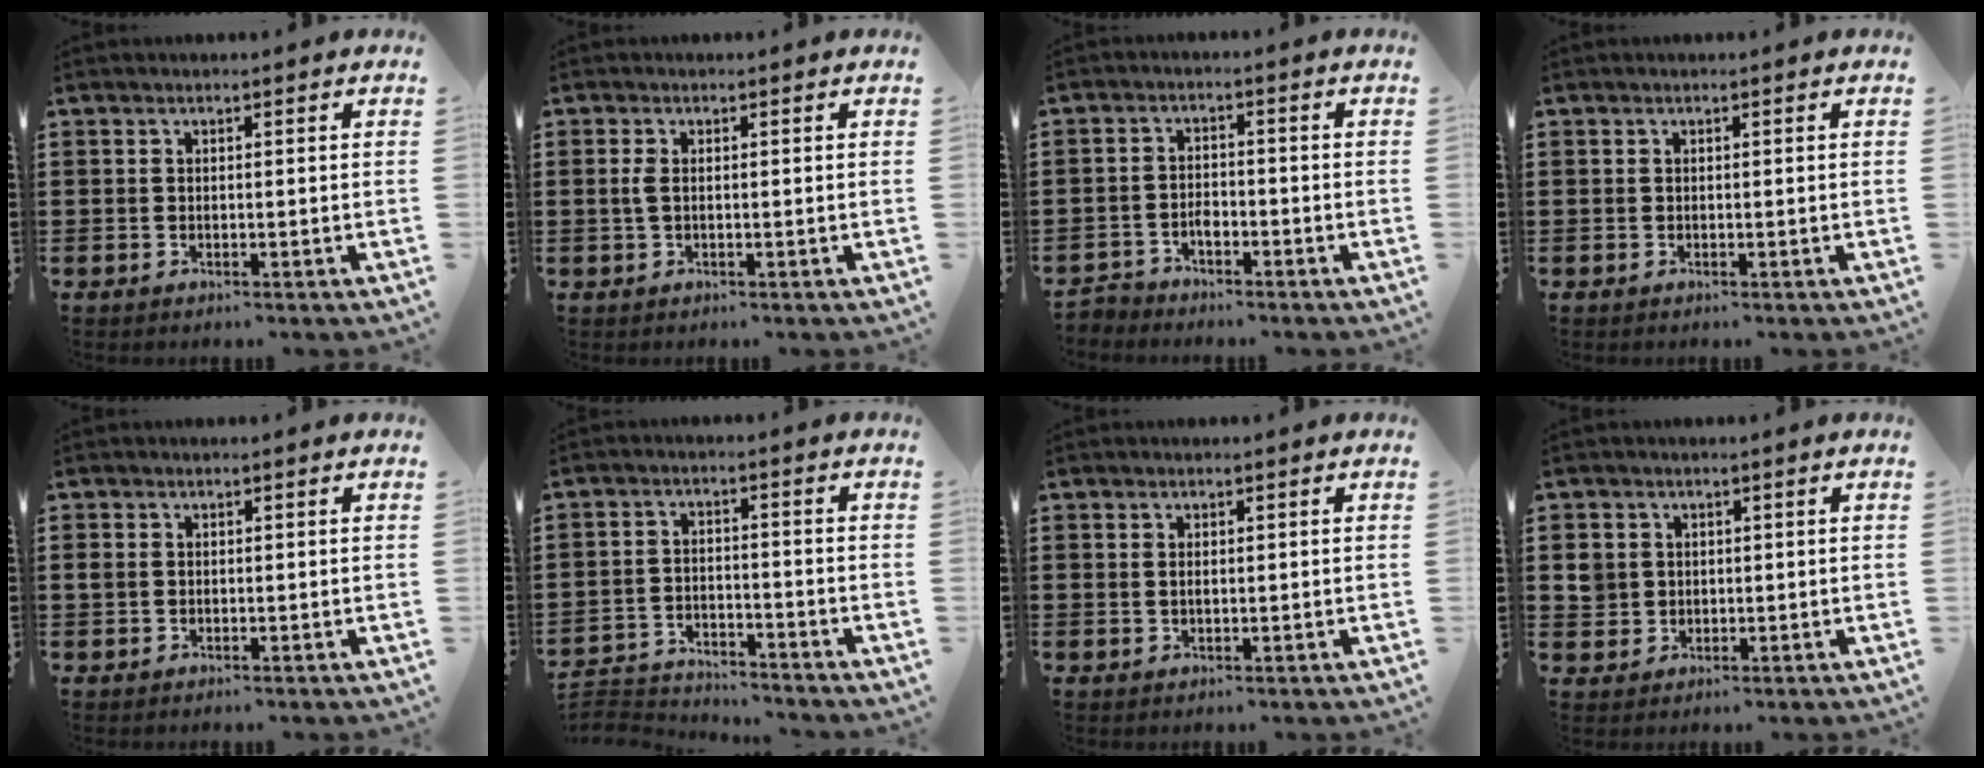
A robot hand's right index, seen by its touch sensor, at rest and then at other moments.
{"total": 1.8, "force": [0.0, 0.7, 1.7], "torque": [-0.041, 0.000, -0.003]}
{"total": 2.0, "force": [-1.7, 1.0, 0.4], "torque": [-0.013, 0.005, -0.038]}
{"total": 0.0}
{"total": 1.0, "force": [0.1, 0.9, 0.5], "torque": [-0.011, 0.007, 0.000]}
{"total": 3.5, "force": [-3.5, 0.5, 0.2], "torque": [-0.018, 0.000, -0.077]}
{"total": 1.0, "force": [0.3, 0.5, 0.9], "torque": [-0.019, 0.004, 0.005]}
{"total": 3.2, "force": [0.5, 3.0, 0.8], "torque": [-0.036, 0.008, 0.006]}